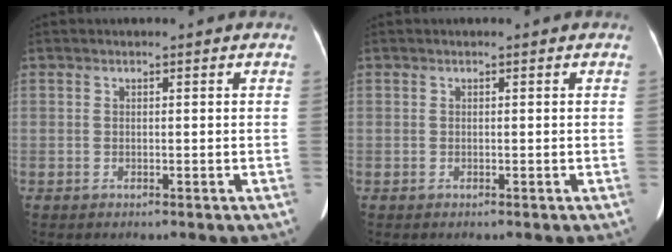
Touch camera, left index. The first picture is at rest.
{"total": 0.0}